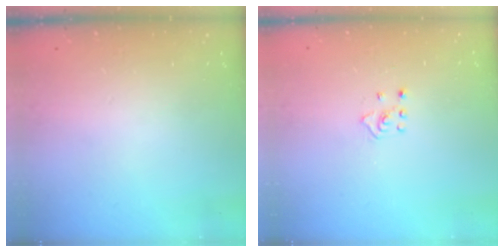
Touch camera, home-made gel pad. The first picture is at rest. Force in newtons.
{"total": 2.4, "press": 2.4, "slide": 0.5}